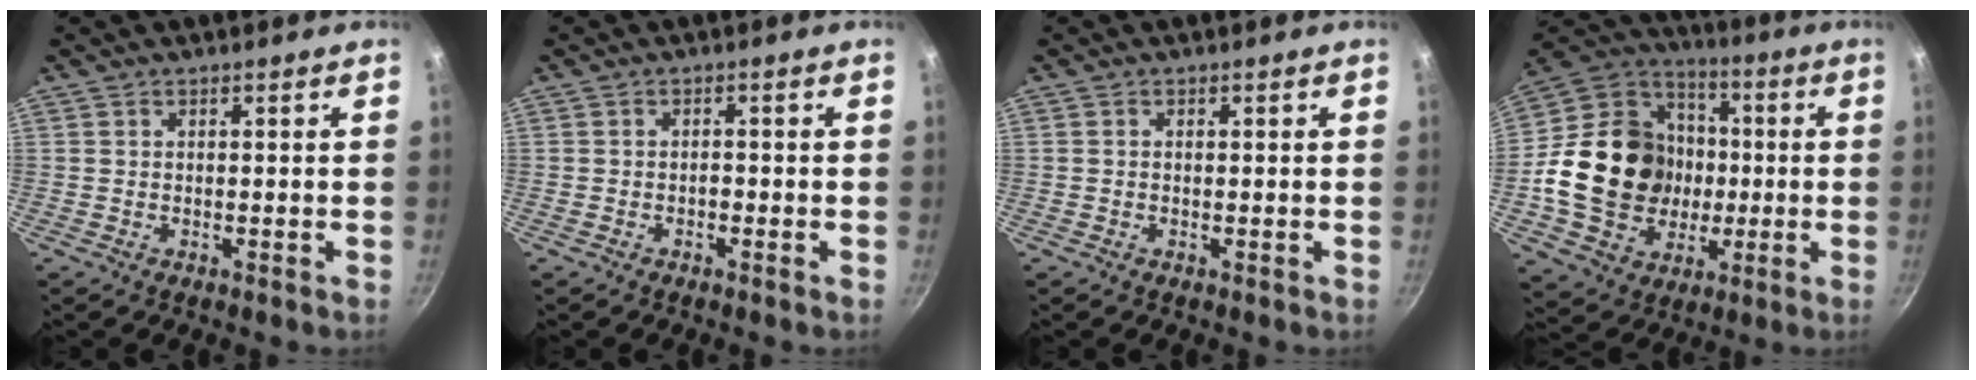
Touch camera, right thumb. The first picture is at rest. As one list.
[{"total": 1.0, "force": [-0.6, 0.5, 0.6], "torque": [-0.010, 0.008, -0.011]}, {"total": 0.0}, {"total": 23.7, "force": [-2.0, 19.8, 12.9], "torque": [-0.201, 0.036, -0.025]}]